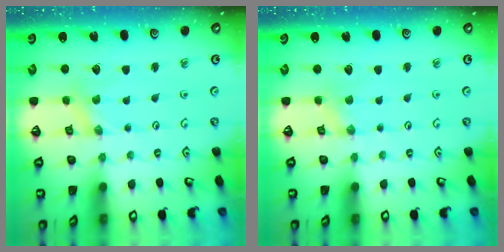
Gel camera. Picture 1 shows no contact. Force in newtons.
{"total": 0.7, "press": 0.7, "slide": 0.2}